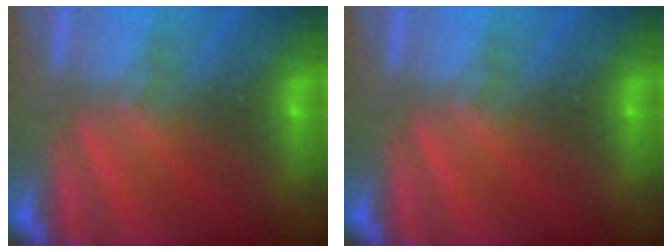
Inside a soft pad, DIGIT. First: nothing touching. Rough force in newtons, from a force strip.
{"total": 0.0}